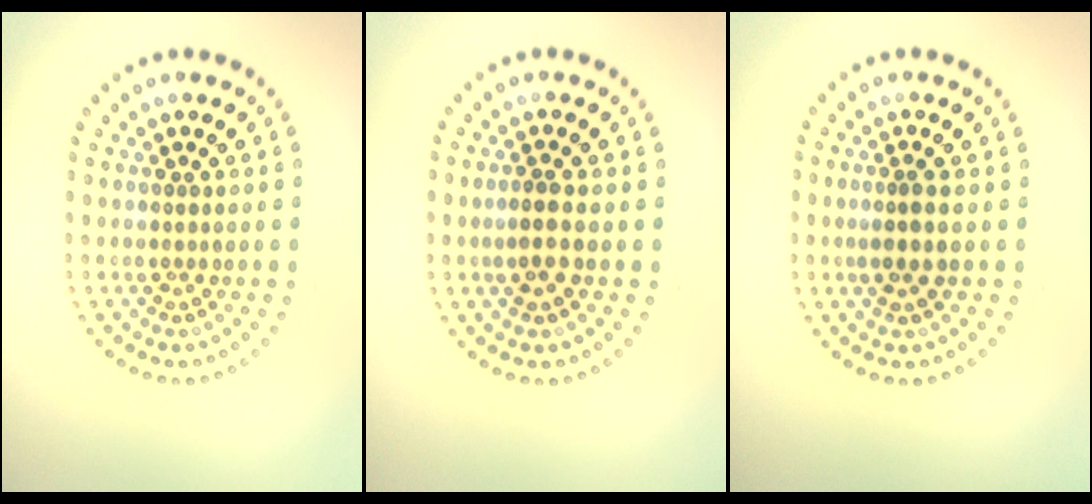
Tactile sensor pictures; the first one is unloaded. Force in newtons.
{"total": 1.6, "press": 1.5, "slide": 0.5}
{"total": 1.2, "press": 0.9, "slide": 0.8}